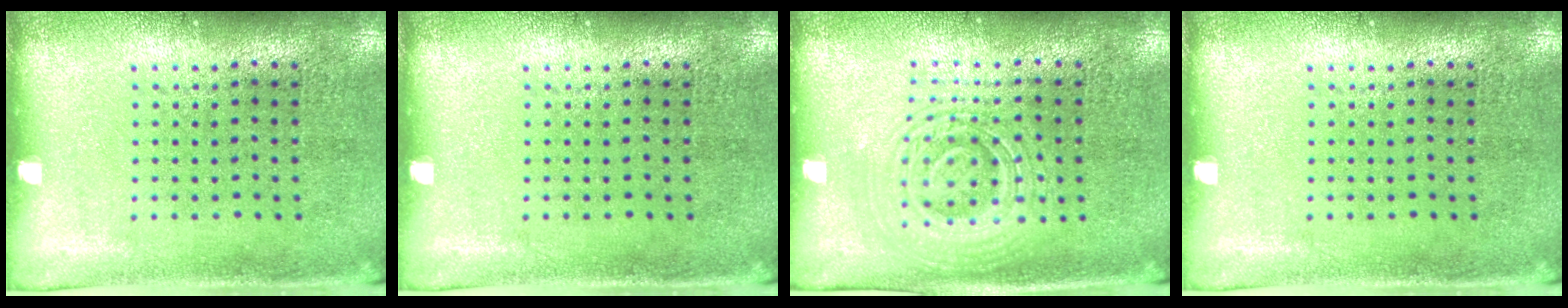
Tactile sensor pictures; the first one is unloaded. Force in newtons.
{"total": 0.0}
{"total": 2.8, "press": 2.7, "slide": 0.5}
{"total": 0.0}